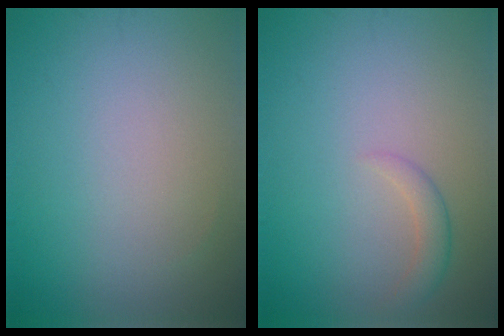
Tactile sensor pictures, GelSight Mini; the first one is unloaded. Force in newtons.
{"total": 1.6, "press": 1.6, "slide": 0.0}